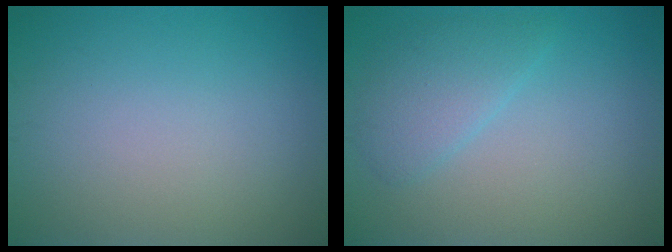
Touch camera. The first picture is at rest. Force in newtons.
{"total": 2.7, "press": 2.7, "slide": 0.1}